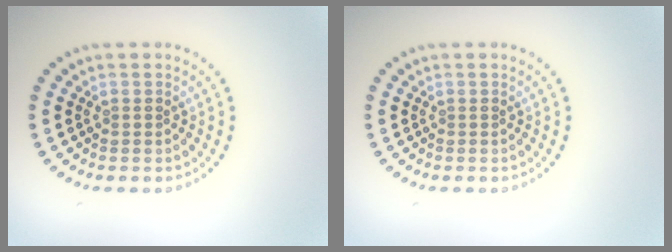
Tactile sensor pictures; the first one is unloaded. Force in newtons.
{"total": 0.0}